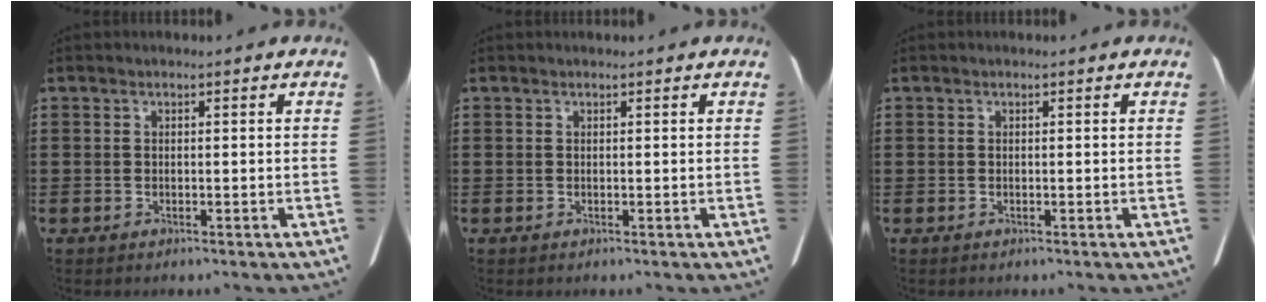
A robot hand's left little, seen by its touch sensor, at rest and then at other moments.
{"total": 0.0}
{"total": 0.0}